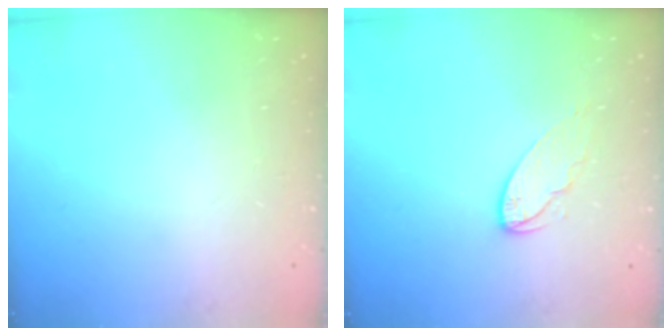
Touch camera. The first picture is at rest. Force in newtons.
{"total": 7.6, "press": 7.6, "slide": 0.4}